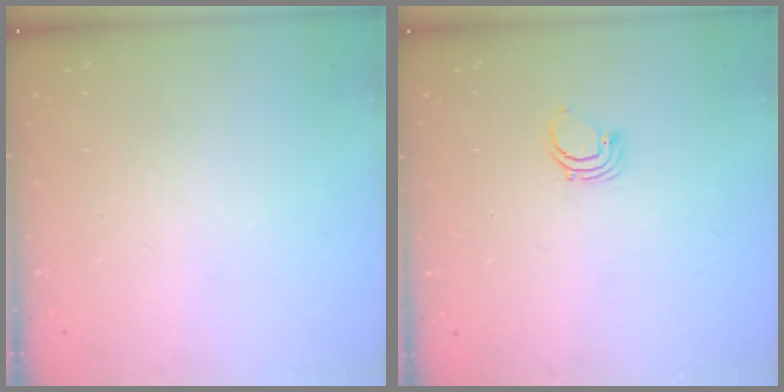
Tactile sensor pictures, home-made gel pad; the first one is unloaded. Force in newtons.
{"total": 2.5, "press": 2.5, "slide": 0.1}